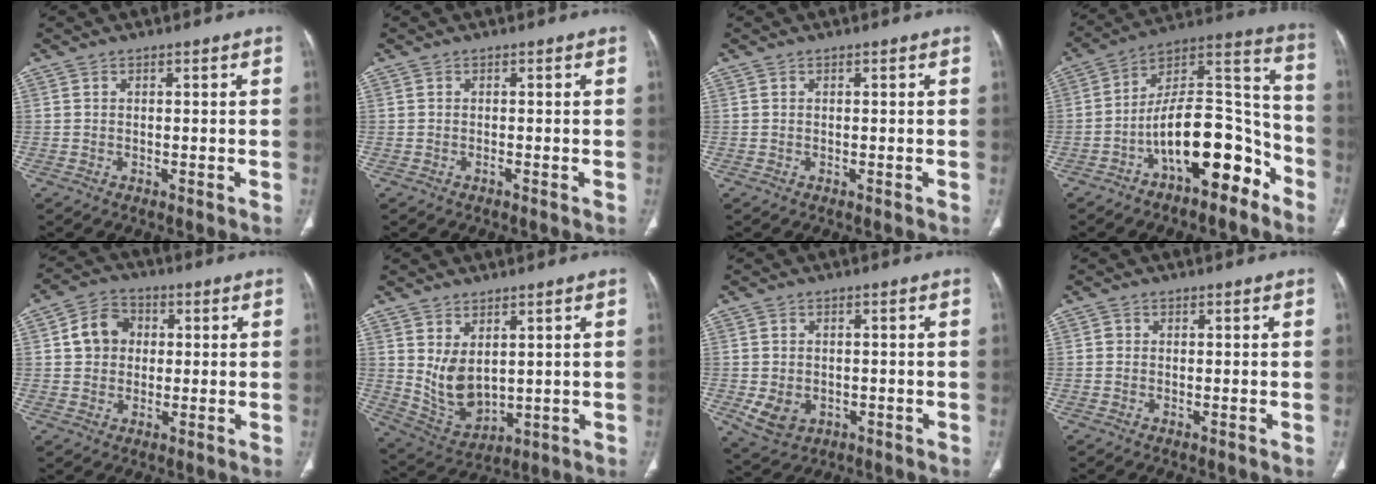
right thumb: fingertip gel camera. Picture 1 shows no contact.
{"total": 0.0}
{"total": 0.0}
{"total": 18.8, "force": [-9.5, 8.3, 13.9], "torque": [-0.194, 0.102, -0.157]}
{"total": 7.6, "force": [1.1, 6.5, 3.8], "torque": [-0.046, 0.010, 0.012]}
{"total": 8.3, "force": [2.1, 5.0, 6.3], "torque": [-0.103, -0.024, 0.068]}
{"total": 5.8, "force": [-1.4, 4.5, 3.3], "torque": [-0.056, 0.003, -0.009]}
{"total": 0.6, "force": [0.0, 0.6, 0.1], "torque": [0.001, 0.003, 0.000]}